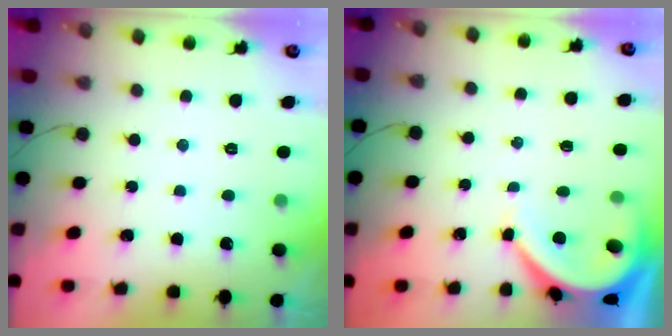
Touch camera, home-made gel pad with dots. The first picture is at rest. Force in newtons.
{"total": 6.1, "press": 6.1, "slide": 0.4}